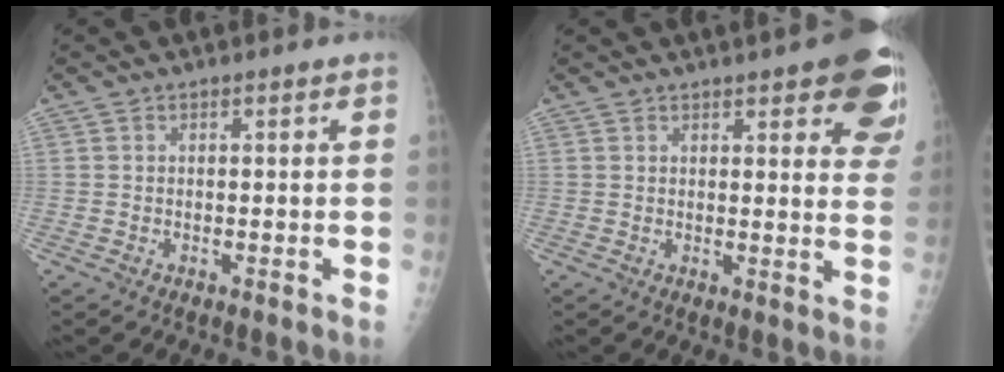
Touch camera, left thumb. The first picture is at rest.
{"total": 16.3, "force": [9.4, 5.0, 12.4], "torque": [-0.120, -0.039, 0.100]}